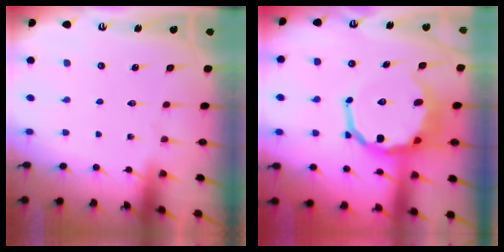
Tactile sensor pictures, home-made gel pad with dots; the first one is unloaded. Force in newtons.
{"total": 13.2, "press": 12.8, "slide": 3.2}